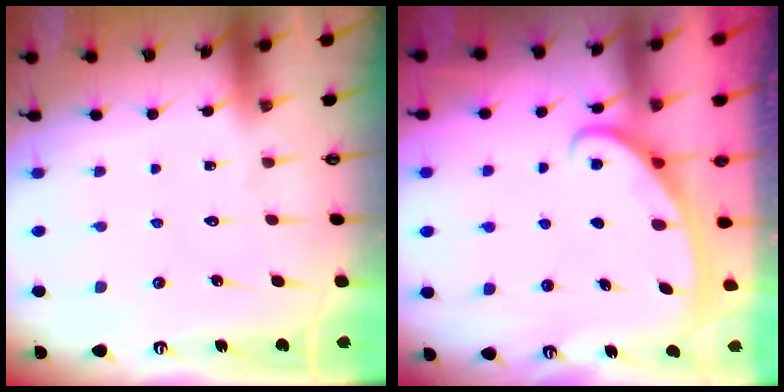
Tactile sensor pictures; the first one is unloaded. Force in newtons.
{"total": 3.0, "press": 2.9, "slide": 0.4}